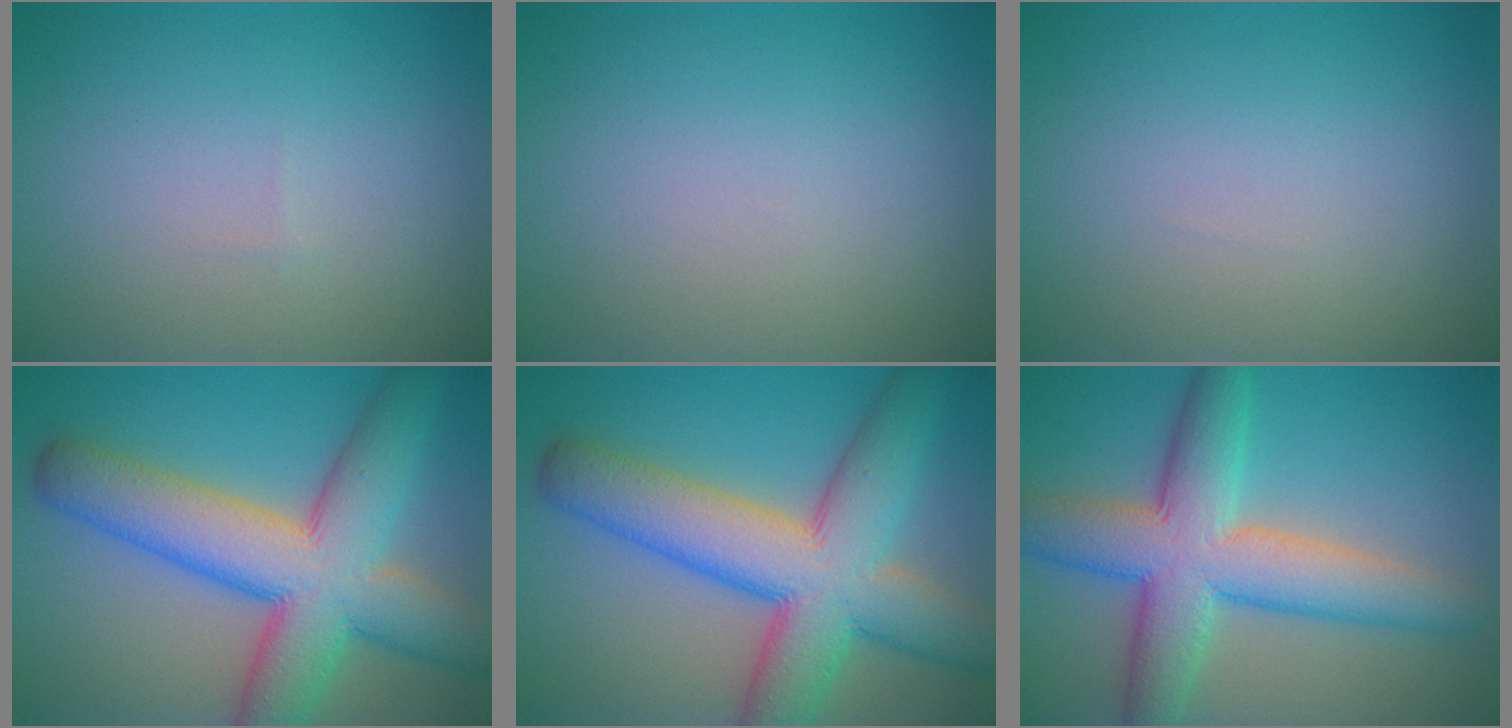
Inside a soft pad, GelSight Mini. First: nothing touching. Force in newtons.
{"total": 0.0}
{"total": 0.0}
{"total": 11.1, "press": 11.1, "slide": 0.3}
{"total": 11.1, "press": 11.1, "slide": 0.3}
{"total": 8.9, "press": 8.9, "slide": 0.3}